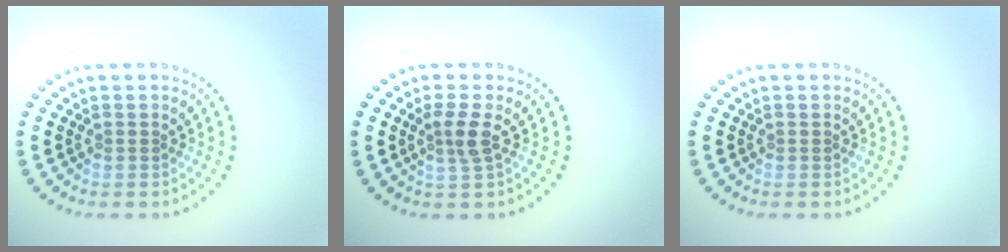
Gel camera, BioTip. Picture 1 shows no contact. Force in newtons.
{"total": 2.2, "press": 1.9, "slide": 1.2}
{"total": 0.0}